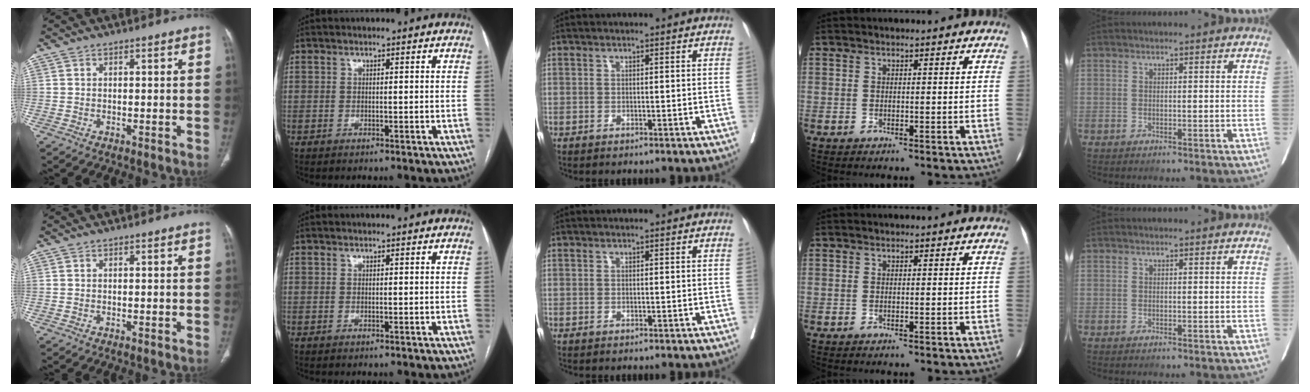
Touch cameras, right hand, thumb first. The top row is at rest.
{}